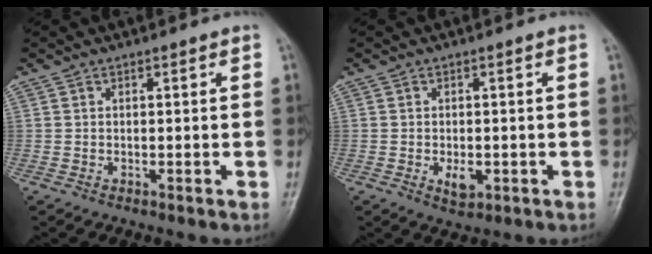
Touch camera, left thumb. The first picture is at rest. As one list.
[{"total": 3.3, "force": [-0.9, 1.9, 2.5], "torque": [-0.032, 0.000, -0.010]}]